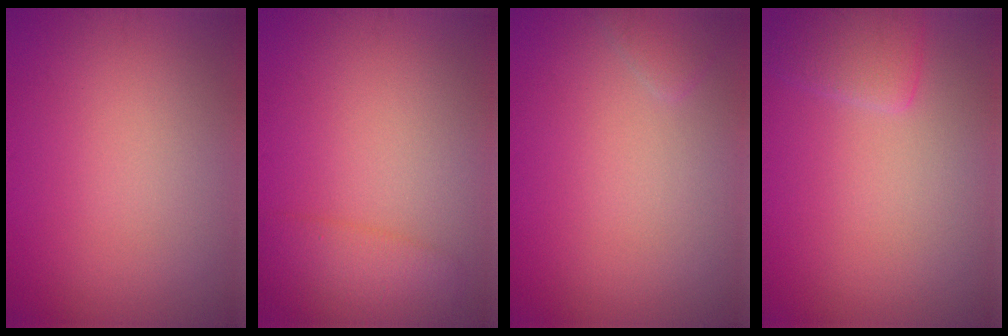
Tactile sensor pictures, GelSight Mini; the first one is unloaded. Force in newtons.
{"total": 2.8, "press": 2.8, "slide": 0.1}
{"total": 1.0, "press": 1.0, "slide": 0.0}
{"total": 2.2, "press": 2.1, "slide": 0.2}